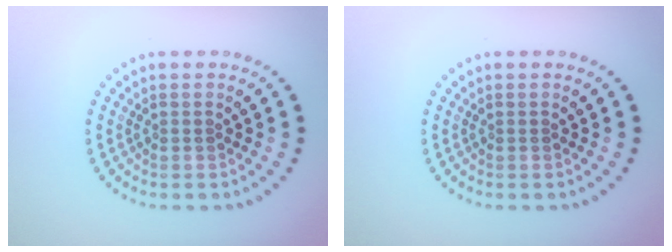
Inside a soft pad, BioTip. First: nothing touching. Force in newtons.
{"total": 0.0}